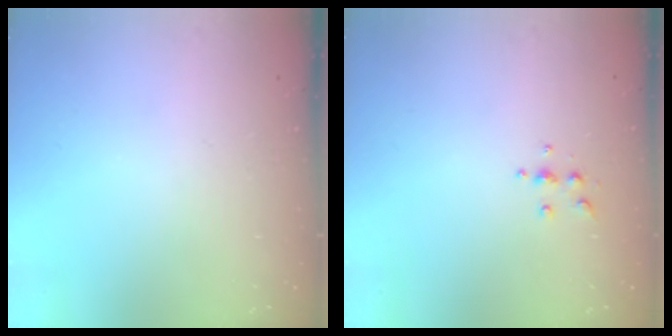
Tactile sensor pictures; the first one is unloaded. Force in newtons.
{"total": 5.3, "press": 5.3, "slide": 0.5}